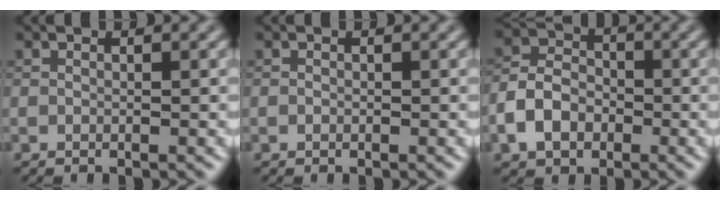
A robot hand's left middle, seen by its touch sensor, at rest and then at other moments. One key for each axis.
{"total": 0.0}
{"total": 4.3, "fx": -1.7, "fy": 3.1, "fz": 2.5, "tx": -0.047, "ty": 0.005, "tz": -0.036}